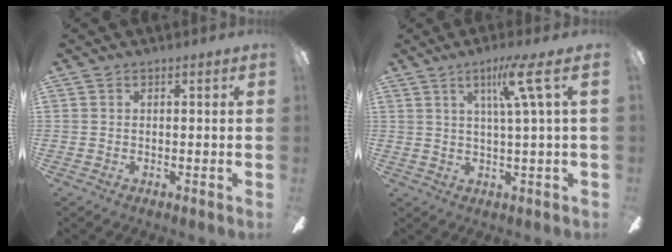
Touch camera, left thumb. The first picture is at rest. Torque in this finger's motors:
{"motor_torque": [-0.24, -0.01, -0.39, 0.08, 0.03]}